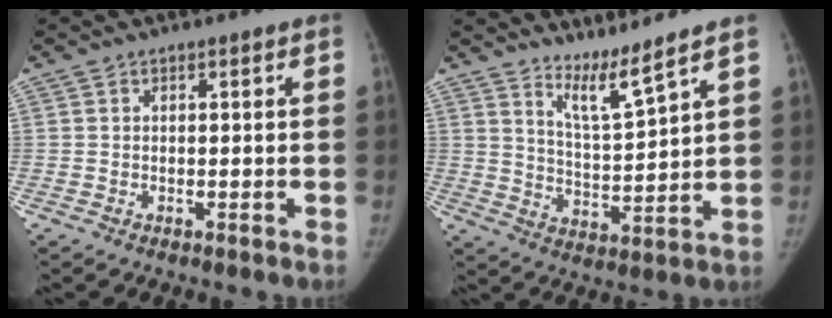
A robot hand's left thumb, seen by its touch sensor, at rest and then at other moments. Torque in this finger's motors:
{"motor_torque": [0.21, -0.74, 0.73, -0.35, 0.08]}